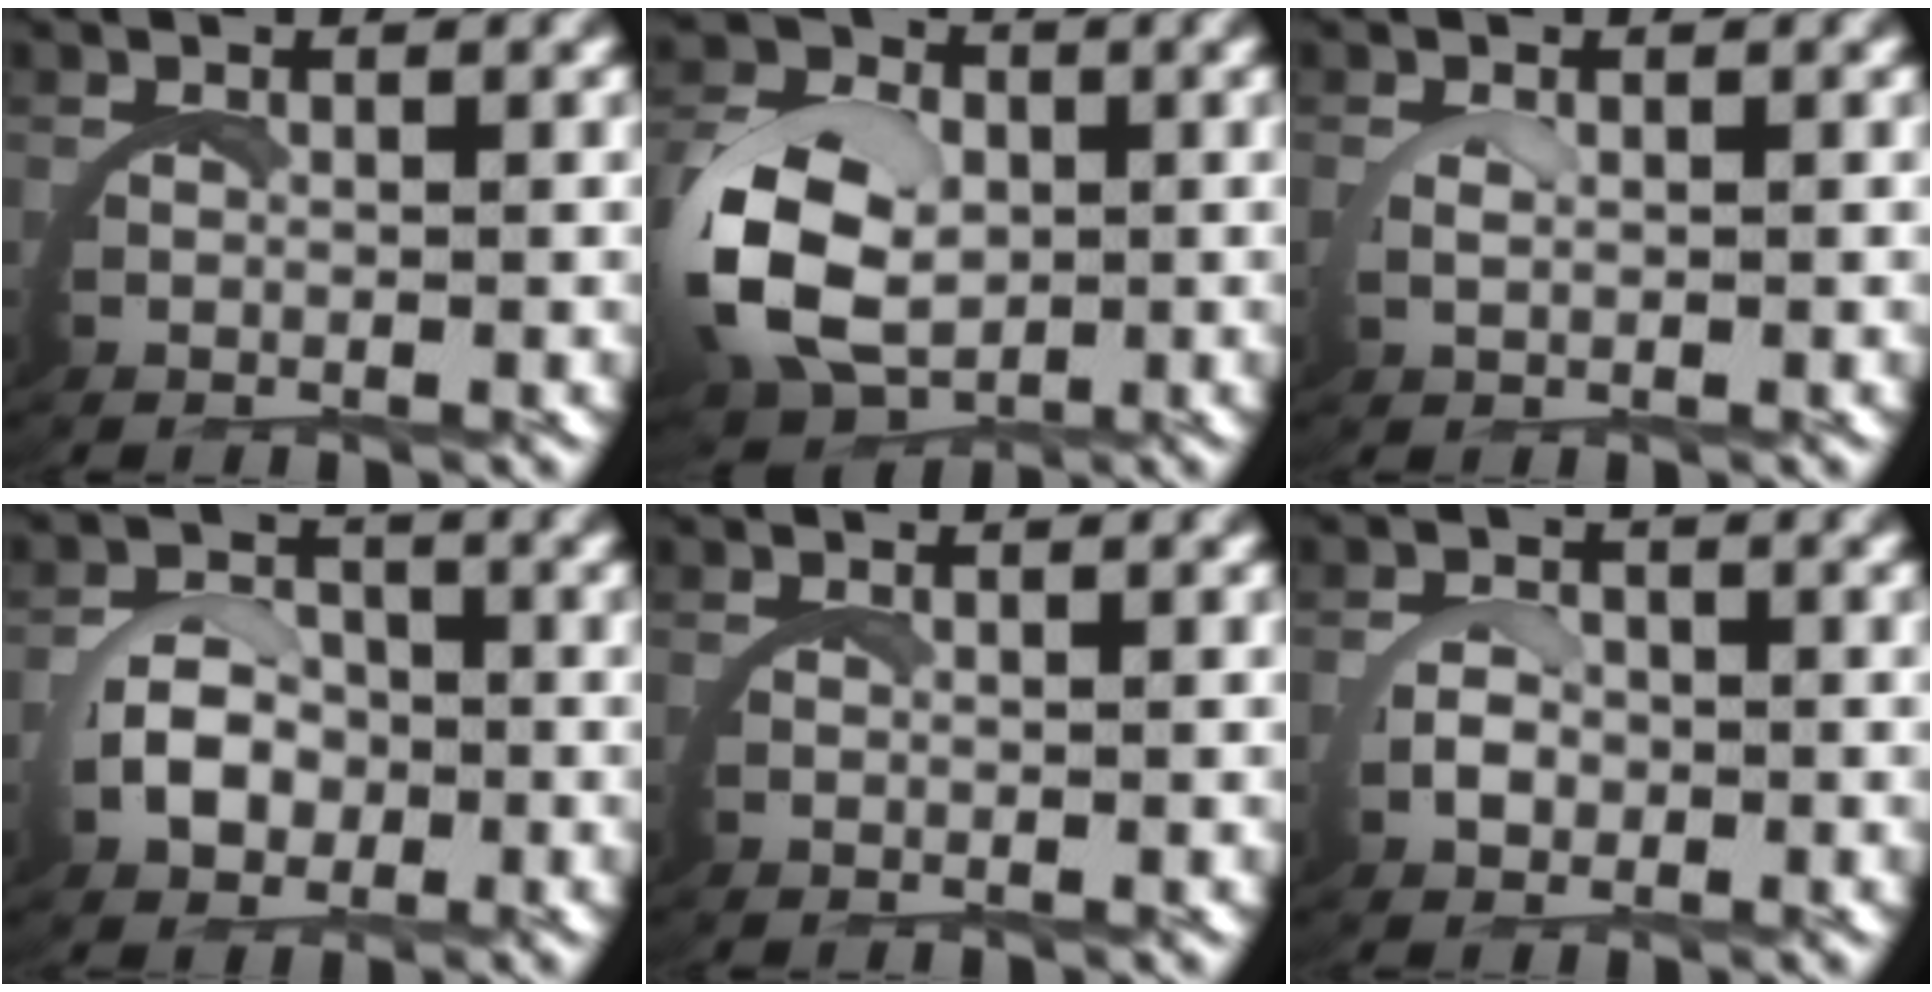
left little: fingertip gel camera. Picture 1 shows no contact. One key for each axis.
{"total": 8.3, "fx": -0.2, "fy": 6.2, "fz": 5.5, "tx": -0.148, "ty": -0.025, "tz": 0.006}
{"total": 0.9, "fx": 0.8, "fy": 0.0, "fz": 0.5, "tx": -0.019, "ty": -0.006, "tz": 0.017}
{"total": 3.1, "fx": -0.3, "fy": 2.6, "fz": 1.7, "tx": -0.028, "ty": 0.001, "tz": -0.012}
{"total": 0.0}
{"total": 1.2, "fx": 0.2, "fy": 0.9, "fz": 0.7, "tx": -0.020, "ty": -0.002, "tz": 0.000}